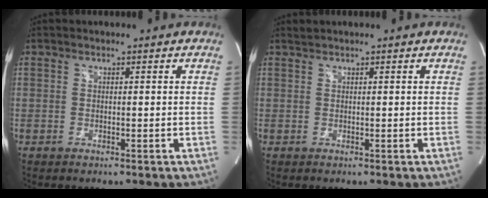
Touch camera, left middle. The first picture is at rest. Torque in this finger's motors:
{"motor_torque": [0.13, 0.01, -0.16, 0.00]}